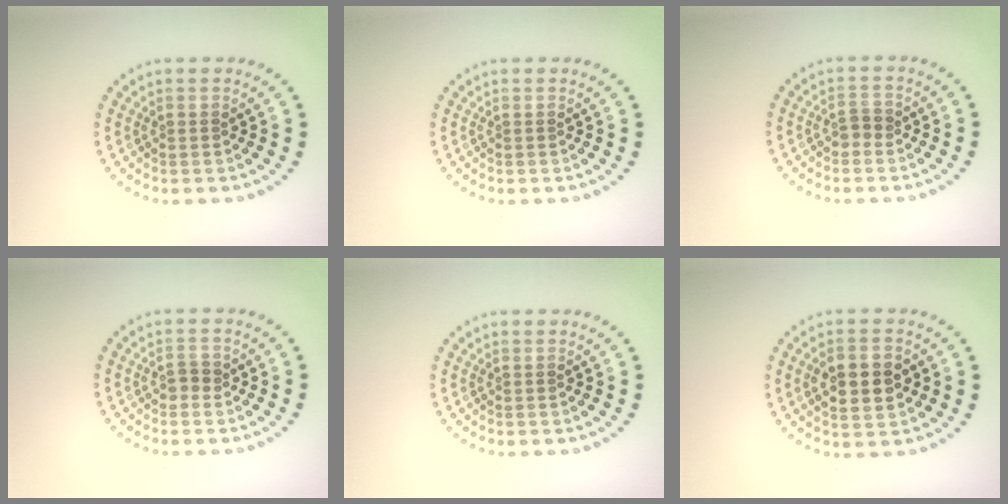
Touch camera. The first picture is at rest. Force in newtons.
{"total": 0.0}
{"total": 1.2, "press": 1.1, "slide": 0.5}
{"total": 1.1, "press": 1.1, "slide": 0.3}
{"total": 0.0}
{"total": 4.5, "press": 4.5, "slide": 0.1}